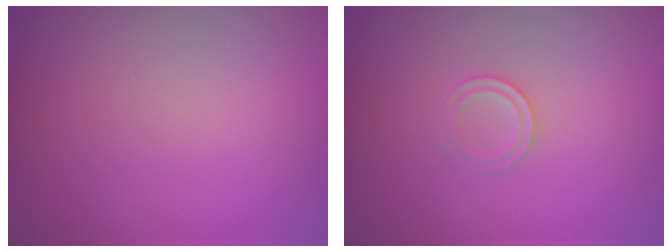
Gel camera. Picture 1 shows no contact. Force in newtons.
{"total": 1.2, "press": 1.2, "slide": 0.2}